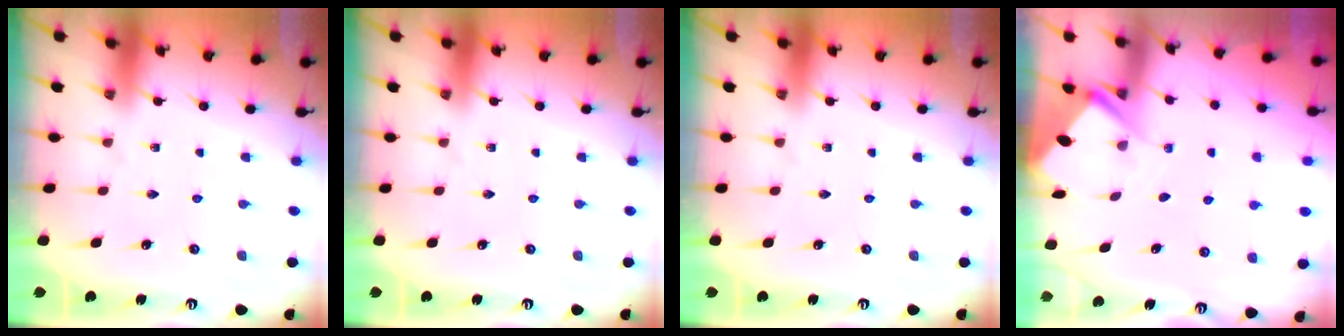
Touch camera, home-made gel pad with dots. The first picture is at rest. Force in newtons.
{"total": 0.0}
{"total": 0.0}
{"total": 2.7, "press": 2.7, "slide": 0.3}